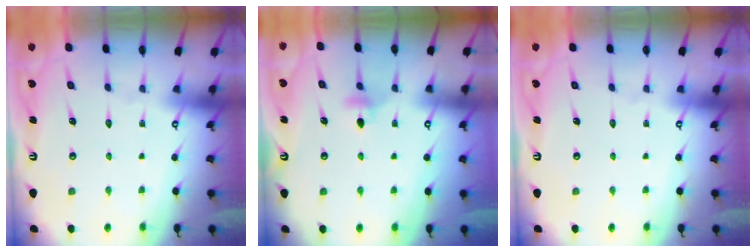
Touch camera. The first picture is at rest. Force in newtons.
{"total": 4.2, "press": 4.1, "slide": 0.6}
{"total": 0.0}